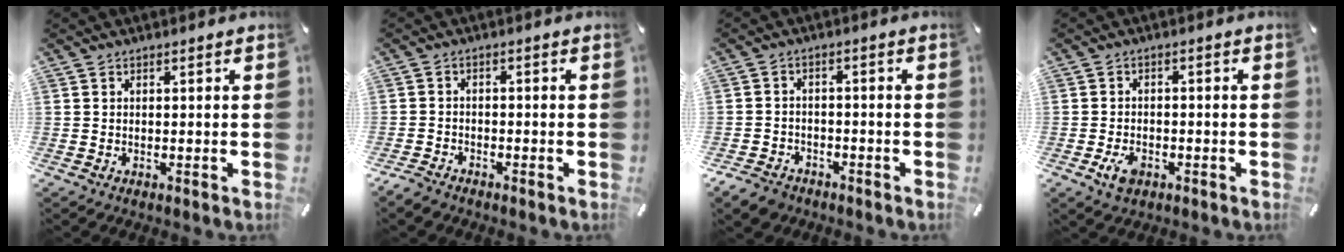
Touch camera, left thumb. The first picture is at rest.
{"total": 2.3, "force": [-2.1, 0.9, 0.4], "torque": [-0.016, 0.010, -0.044]}
{"total": 4.5, "force": [-3.5, 2.7, 0.9], "torque": [-0.026, 0.018, -0.069]}
{"total": 4.1, "force": [-2.0, 2.6, 2.5], "torque": [-0.063, 0.003, -0.039]}